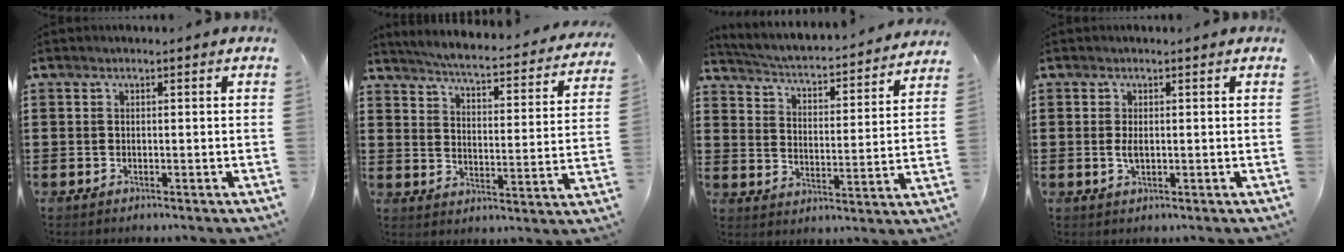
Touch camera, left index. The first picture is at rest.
{"total": 4.1, "force": [3.9, -0.5, 1.3], "torque": [-0.048, -0.036, 0.058]}
{"total": 2.8, "force": [2.7, -0.4, 0.7], "torque": [-0.032, -0.033, 0.033]}
{"total": 2.0, "force": [0.1, 0.8, 1.8], "torque": [-0.043, -0.002, -0.001]}